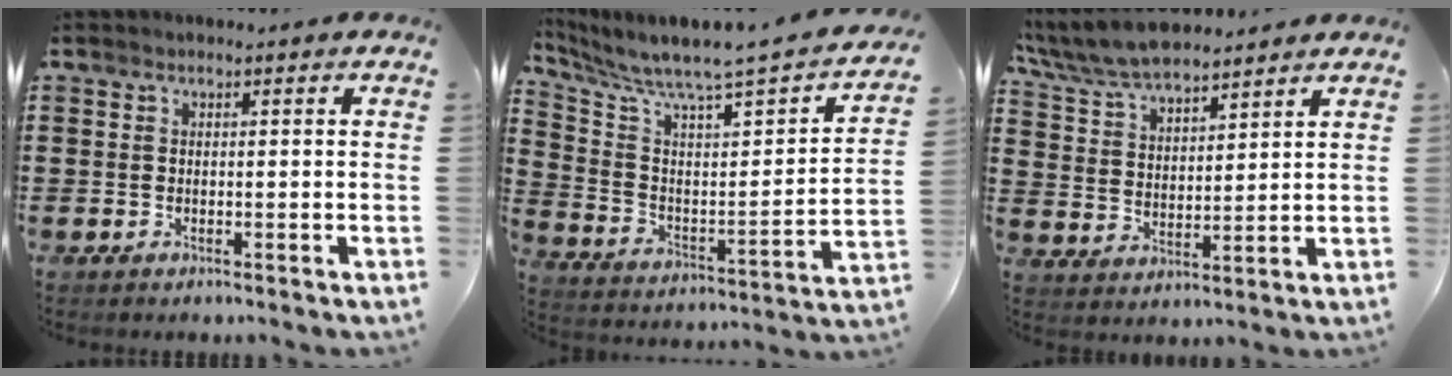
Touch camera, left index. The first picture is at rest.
{"total": 4.3, "force": [3.8, -0.3, 2.1], "torque": [-0.065, -0.052, 0.051]}
{"total": 7.3, "force": [6.8, 1.3, 2.2], "torque": [-0.070, -0.024, 0.124]}